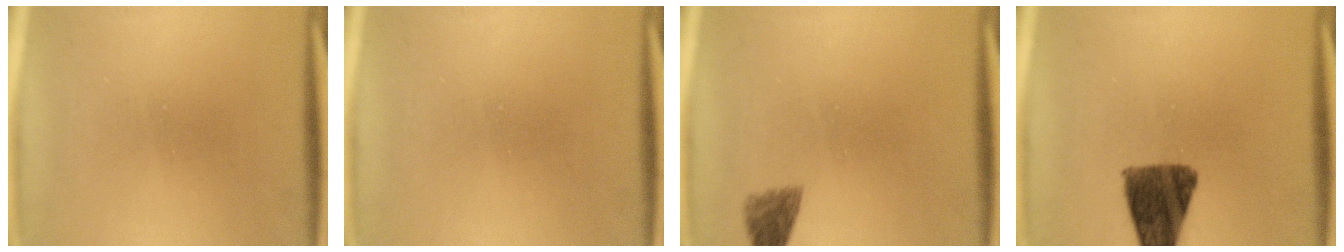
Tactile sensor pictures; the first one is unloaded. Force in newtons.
{"total": 0.0}
{"total": 2.0}
{"total": 11.0}